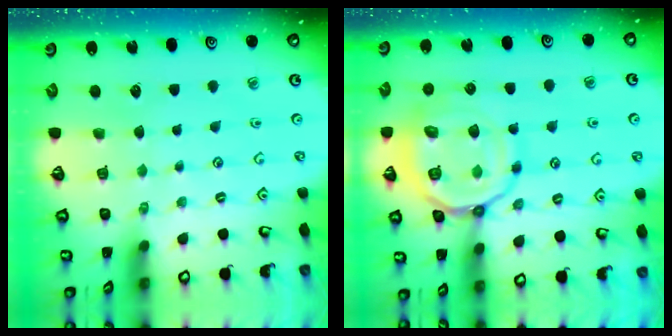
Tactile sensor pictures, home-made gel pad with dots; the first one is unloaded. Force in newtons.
{"total": 18.3, "press": 18.2, "slide": 1.9}